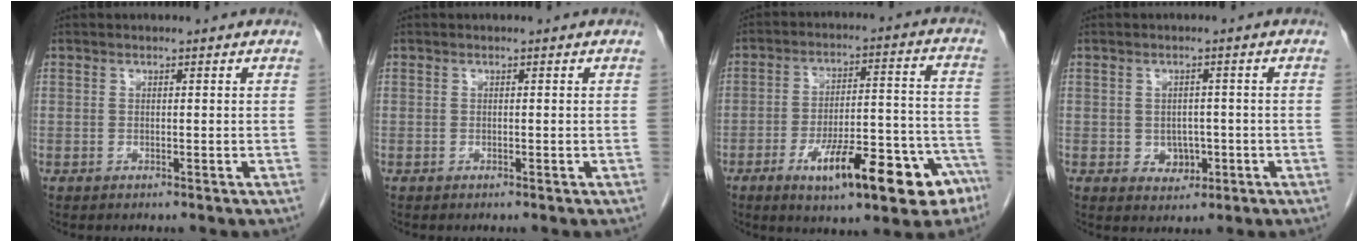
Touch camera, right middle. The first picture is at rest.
{"total": 0.0}
{"total": 16.9, "force": [-9.5, 4.5, 13.3], "torque": [-0.152, 0.028, -0.132]}
{"total": 3.2, "force": [-0.8, 2.5, 1.8], "torque": [-0.020, 0.003, -0.002]}